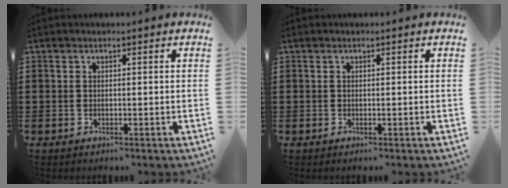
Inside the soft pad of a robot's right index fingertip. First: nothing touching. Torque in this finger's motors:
{"motor_torque": [0.35, 0.44, 0.00, 0.00]}